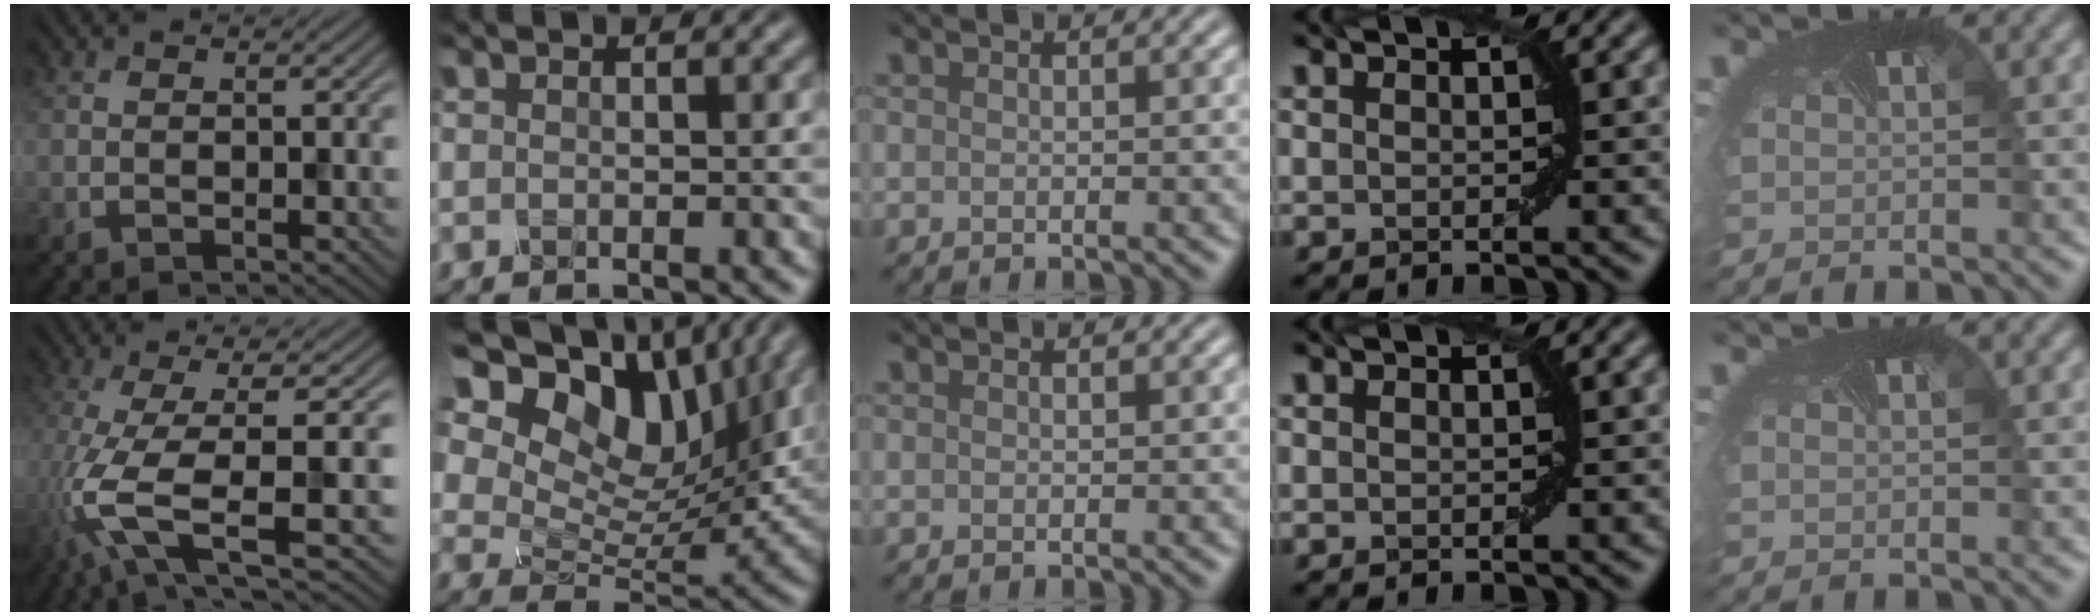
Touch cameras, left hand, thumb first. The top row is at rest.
{"thumb": {"total": 11.3, "force": [-2.4, 3.0, 10.6], "torque": [-0.204, -0.008, -0.043]}, "index": {"total": 13.0, "force": [5.6, 8.1, 8.5], "torque": [-0.178, 0.030, 0.103]}}